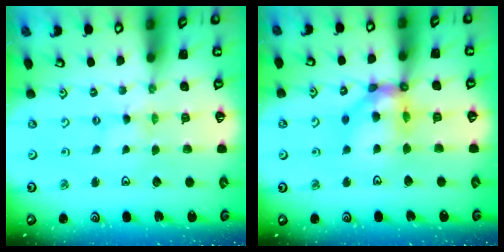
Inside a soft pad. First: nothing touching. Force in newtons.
{"total": 13.2, "press": 13.1, "slide": 1.6}